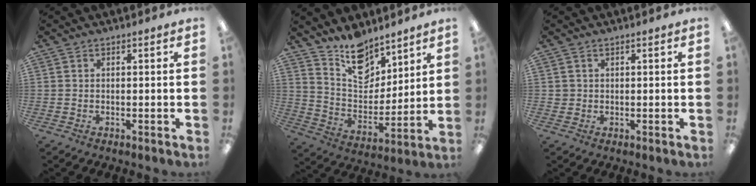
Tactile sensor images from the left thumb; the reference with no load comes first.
{"total": 13.9, "force": [11.2, 6.9, 4.5], "torque": [-0.078, -0.081, 0.210]}
{"total": 1.3, "force": [0.5, 1.2, 0.1], "torque": [-0.003, 0.003, 0.009]}